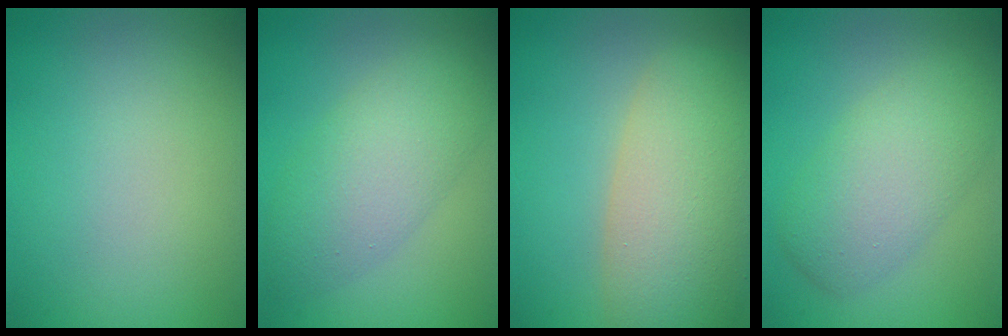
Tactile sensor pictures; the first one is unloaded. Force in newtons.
{"total": 5.5, "press": 5.5, "slide": 0.1}
{"total": 9.7, "press": 9.7, "slide": 0.6}
{"total": 5.5, "press": 5.5, "slide": 0.1}